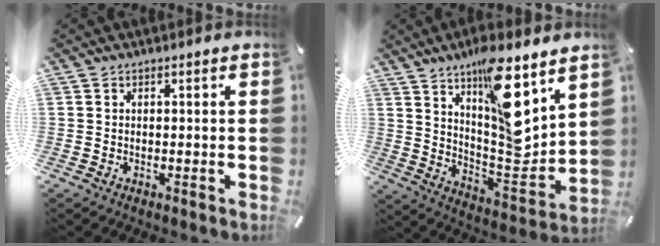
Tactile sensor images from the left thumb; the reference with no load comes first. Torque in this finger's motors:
{"motor_torque": [2.55, 2.47, 1.89, -0.88, 0.21]}